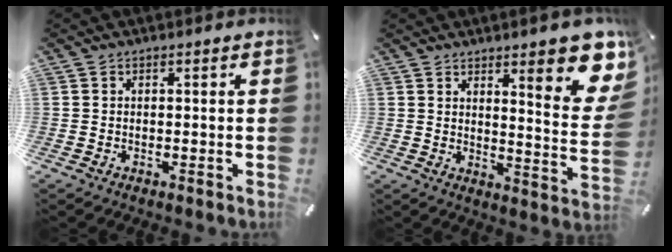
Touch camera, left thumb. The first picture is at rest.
{"total": 14.2, "force": [8.5, 3.4, 10.9], "torque": [-0.140, -0.063, 0.133]}